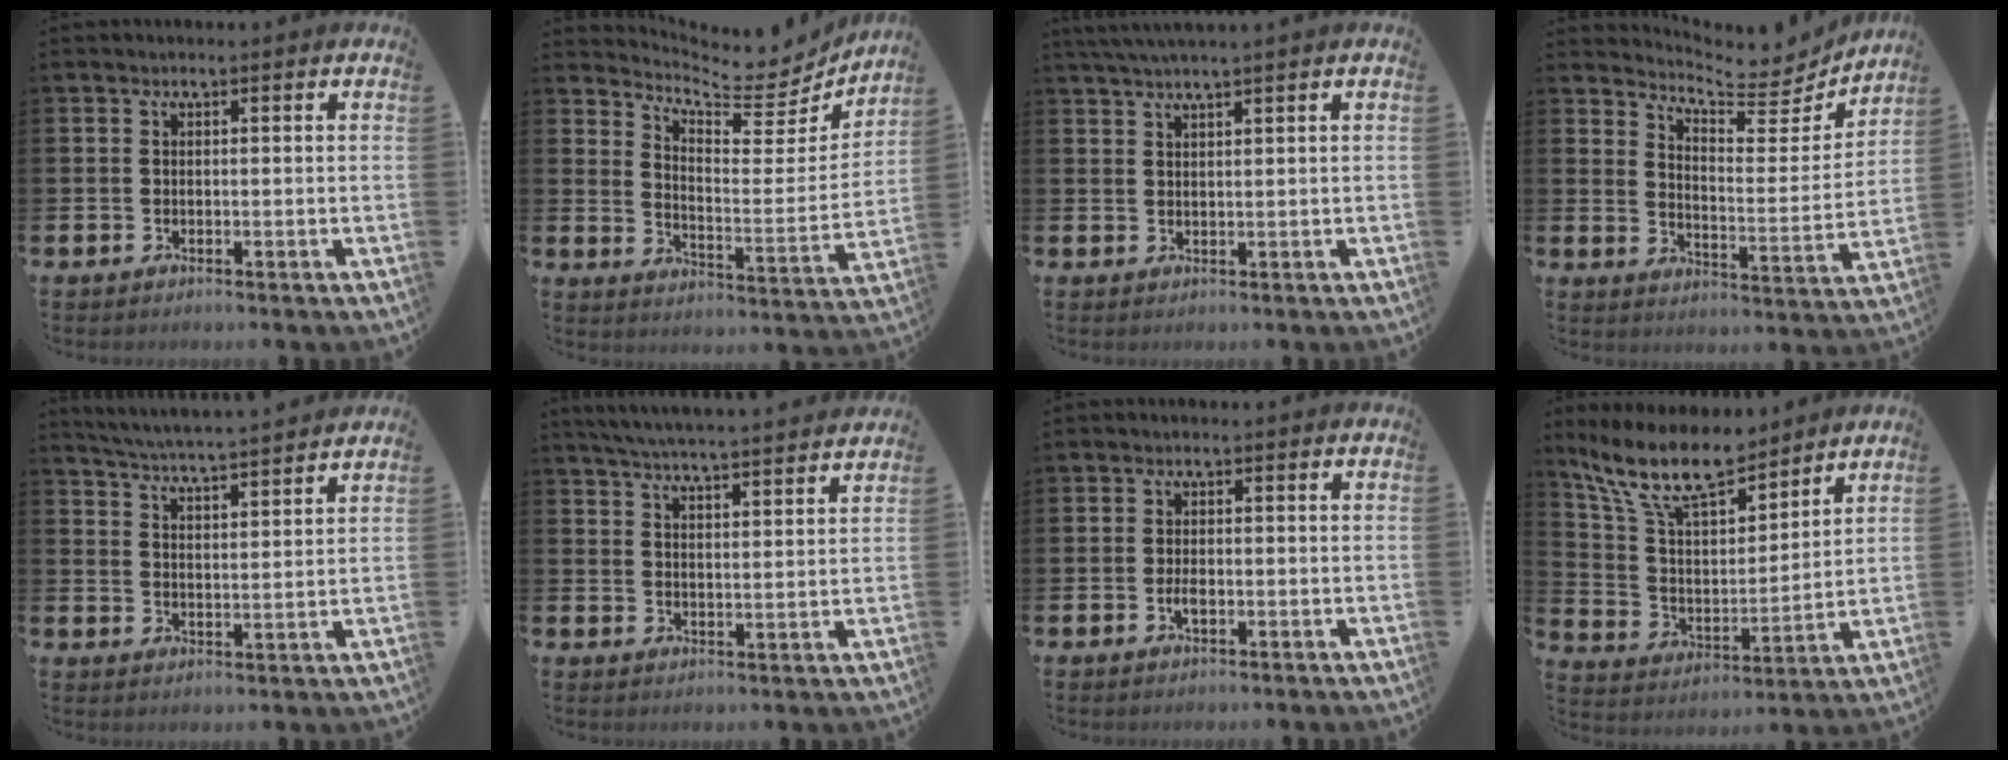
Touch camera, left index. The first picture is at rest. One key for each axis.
{"total": 7.3, "fx": 6.7, "fy": 2.2, "fz": 1.6, "tx": -0.048, "ty": -0.065, "tz": 0.112}
{"total": 2.2, "fx": 2.0, "fy": -0.5, "fz": 0.8, "tx": -0.021, "ty": -0.001, "tz": 0.039}
{"total": 6.7, "fx": 6.5, "fy": 1.3, "fz": 1.1, "tx": -0.035, "ty": -0.064, "tz": 0.108}
{"total": 5.2, "fx": 5.2, "fy": -0.4, "fz": 0.6, "tx": -0.032, "ty": -0.041, "tz": 0.089}
{"total": 5.8, "fx": 5.7, "fy": -0.3, "fz": 1.0, "tx": -0.032, "ty": -0.041, "tz": 0.100}
{"total": 1.8, "fx": -0.5, "fy": 0.8, "fz": 1.5, "tx": -0.026, "ty": -0.002, "tz": -0.009}
{"total": 11.9, "fx": 9.9, "fy": 3.3, "fz": 5.6, "tx": -0.153, "ty": -0.048, "tz": 0.180}